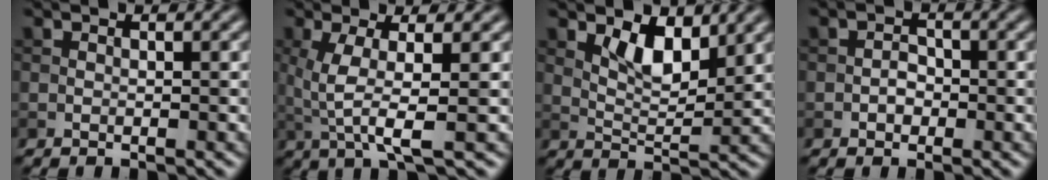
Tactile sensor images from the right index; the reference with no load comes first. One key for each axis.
{"total": 4.2, "fx": 0.0, "fy": 0.9, "fz": 4.1, "tx": -0.092, "ty": -0.004, "tz": 0.002}
{"total": 3.8, "fx": 2.1, "fy": 1.6, "fz": 2.8, "tx": -0.053, "ty": -0.006, "tz": 0.040}
{"total": 1.4, "fx": -0.5, "fy": 1.0, "fz": 0.8, "tx": -0.010, "ty": 0.003, "tz": -0.011}